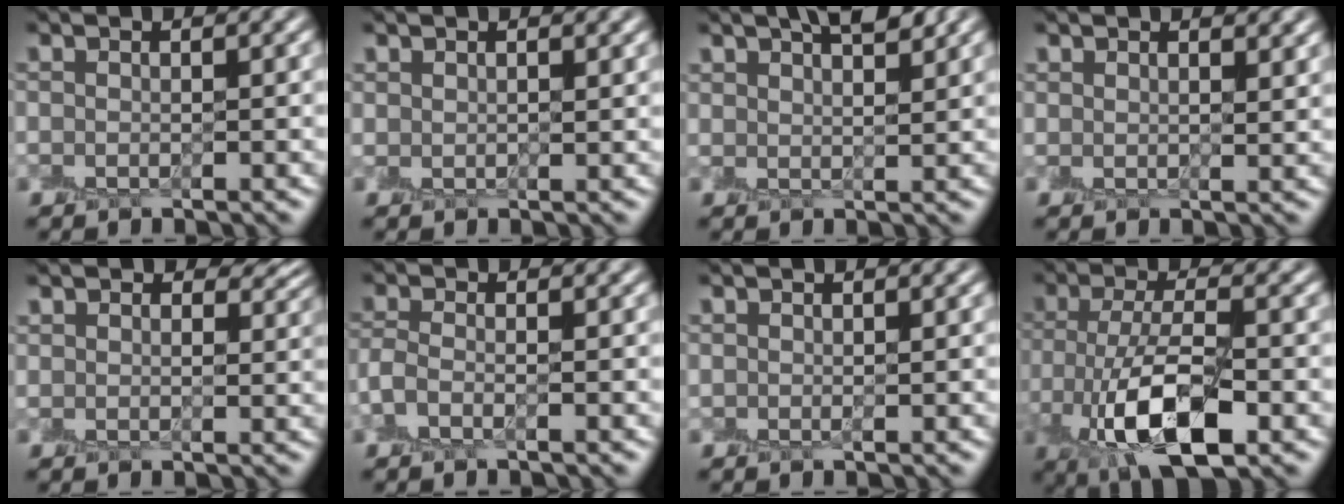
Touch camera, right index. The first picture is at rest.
{"total": 0.9, "force": [0.9, 0.2, 0.0], "torque": [-0.001, -0.001, 0.017]}
{"total": 3.8, "force": [3.0, 1.1, 2.2], "torque": [-0.010, 0.017, 0.034]}
{"total": 2.5, "force": [2.0, 1.0, 1.2], "torque": [0.002, 0.006, 0.016]}
{"total": 3.6, "force": [2.5, 2.0, 1.8], "torque": [-0.029, 0.006, 0.038]}
{"total": 1.4, "force": [-0.8, 0.5, 1.0], "torque": [-0.024, 0.002, -0.020]}
{"total": 0.0}
{"total": 8.9, "force": [-2.9, 3.9, 7.5], "torque": [-0.142, -0.004, -0.049]}